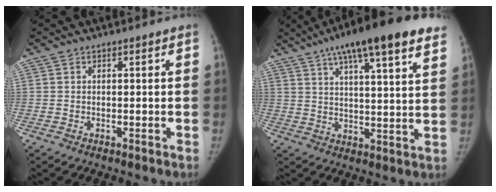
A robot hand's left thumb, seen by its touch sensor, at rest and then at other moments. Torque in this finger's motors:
{"motor_torque": [3.30, -1.74, 1.67, -1.09, 0.32]}